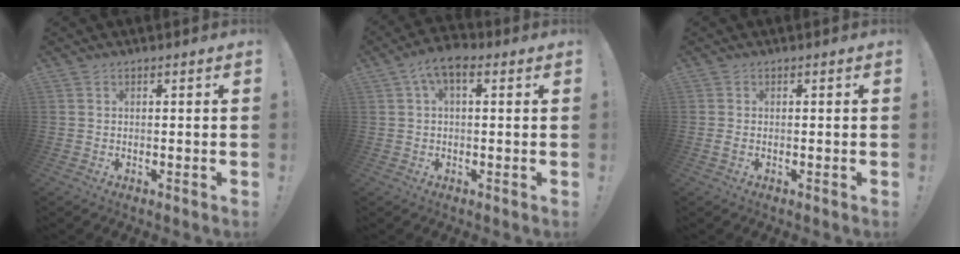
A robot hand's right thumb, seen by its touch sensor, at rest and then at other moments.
{"total": 5.7, "force": [1.8, 2.5, 4.8], "torque": [-0.078, 0.000, 0.035]}
{"total": 0.8, "force": [-0.2, 0.5, 0.6], "torque": [-0.012, 0.001, -0.004]}